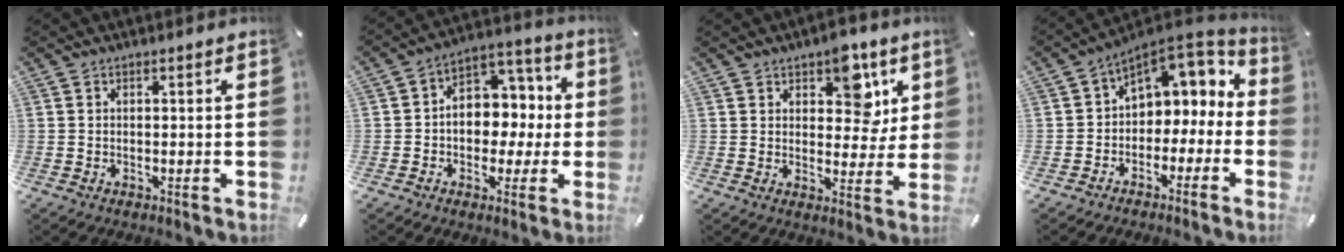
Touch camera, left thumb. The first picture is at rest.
{"total": 9.6, "force": [-0.9, 8.5, 4.4], "torque": [-0.058, 0.005, -0.014]}
{"total": 10.5, "force": [5.5, 6.5, 6.1], "torque": [-0.058, -0.030, 0.091]}
{"total": 7.3, "force": [2.5, 6.2, 3.1], "torque": [-0.049, -0.022, 0.048]}